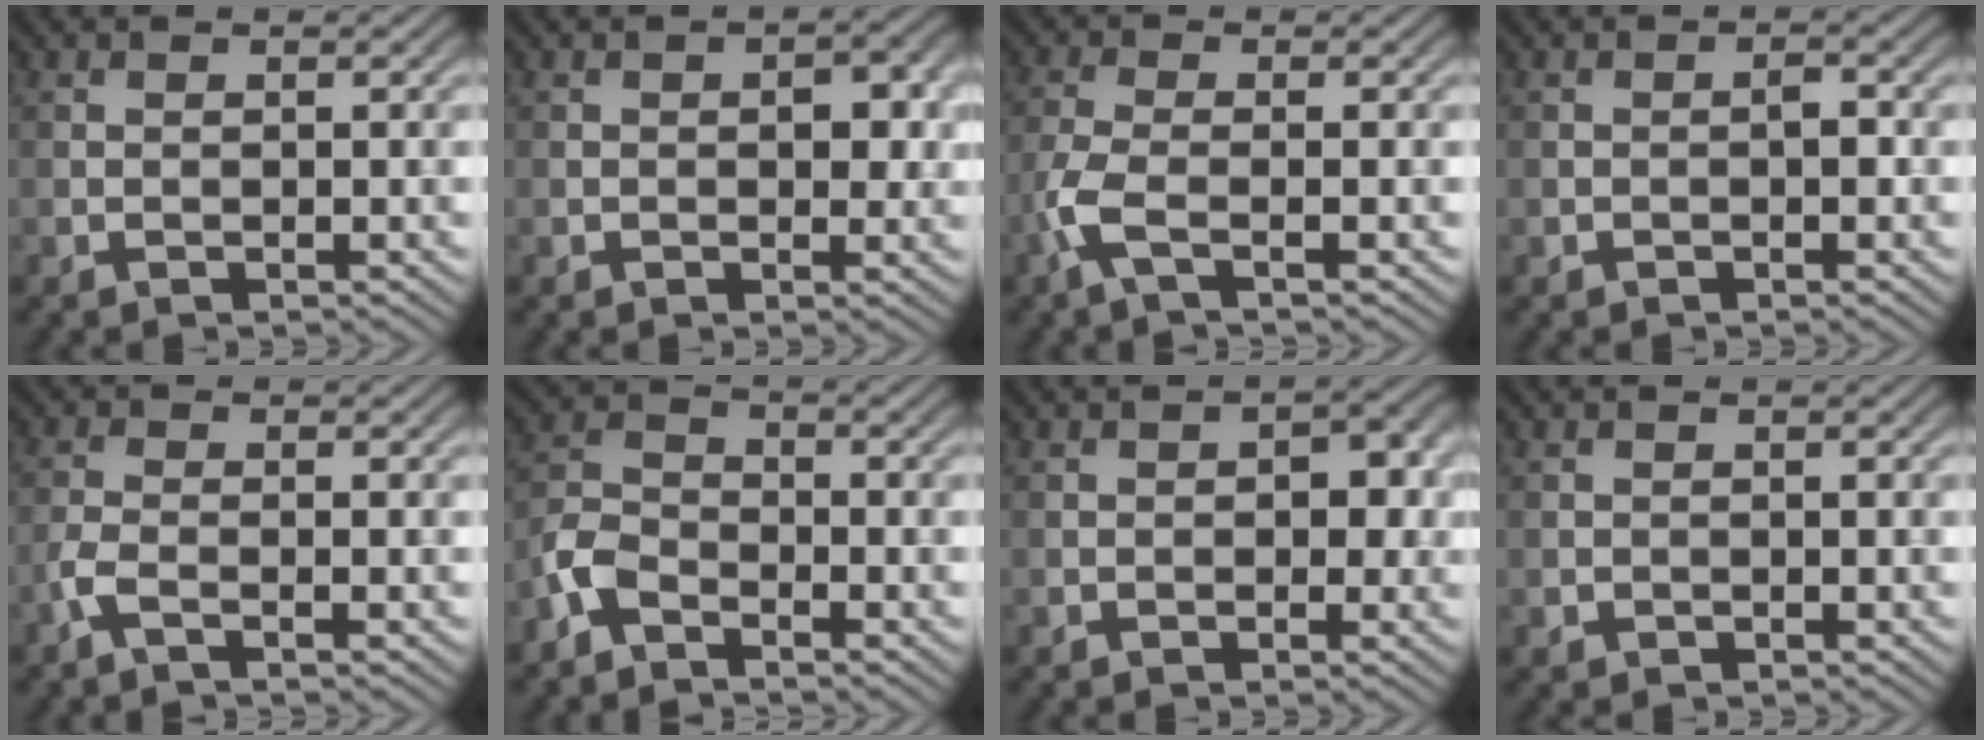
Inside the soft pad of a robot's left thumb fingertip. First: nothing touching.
{"total": 3.4, "force": [0.2, 2.0, 2.8], "torque": [-0.037, -0.003, 0.002]}
{"total": 3.6, "force": [-1.7, 0.9, 3.1], "torque": [-0.078, 0.001, -0.049]}
{"total": 1.3, "force": [-0.3, 0.6, 1.0], "torque": [-0.014, 0.006, -0.008]}
{"total": 2.1, "force": [-1.3, 0.5, 1.6], "torque": [-0.040, 0.001, -0.035]}
{"total": 4.1, "force": [-2.9, 2.0, 2.0], "torque": [-0.044, 0.001, -0.078]}
{"total": 3.1, "force": [0.0, 2.0, 2.4], "torque": [-0.036, -0.005, -0.002]}
{"total": 0.7, "force": [-0.2, 0.6, 0.1], "torque": [0.001, -0.005, -0.005]}